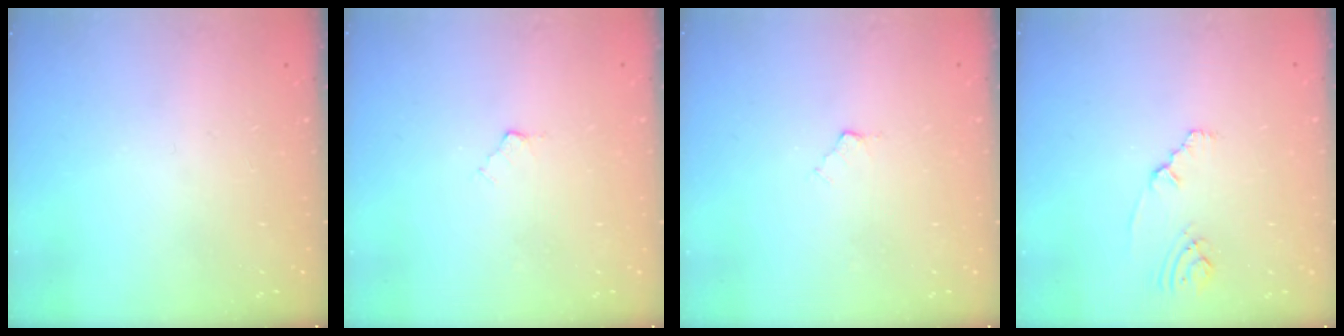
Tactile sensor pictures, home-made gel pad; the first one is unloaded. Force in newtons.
{"total": 2.9, "press": 2.9, "slide": 0.5}
{"total": 2.9, "press": 2.9, "slide": 0.5}
{"total": 1.7, "press": 1.7, "slide": 0.4}